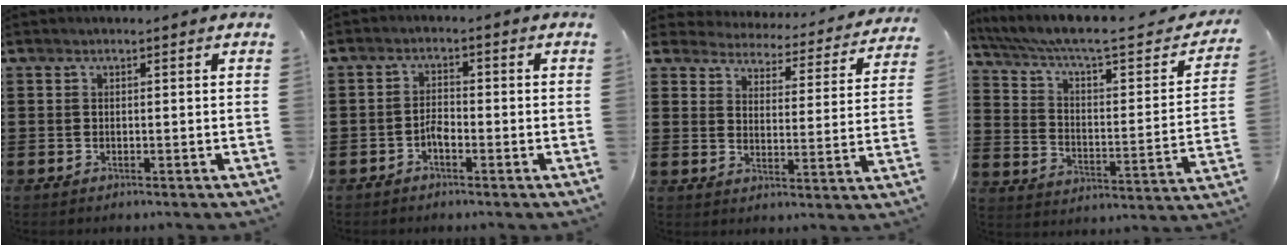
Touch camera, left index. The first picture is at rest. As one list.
[{"total": 2.1, "force": [-1.0, 0.8, 1.6], "torque": [-0.031, 0.005, -0.021]}, {"total": 3.8, "force": [3.8, 0.2, -0.1], "torque": [-0.017, -0.039, 0.059]}, {"total": 6.9, "force": [5.1, 0.9, 4.5], "torque": [-0.109, -0.040, 0.079]}]